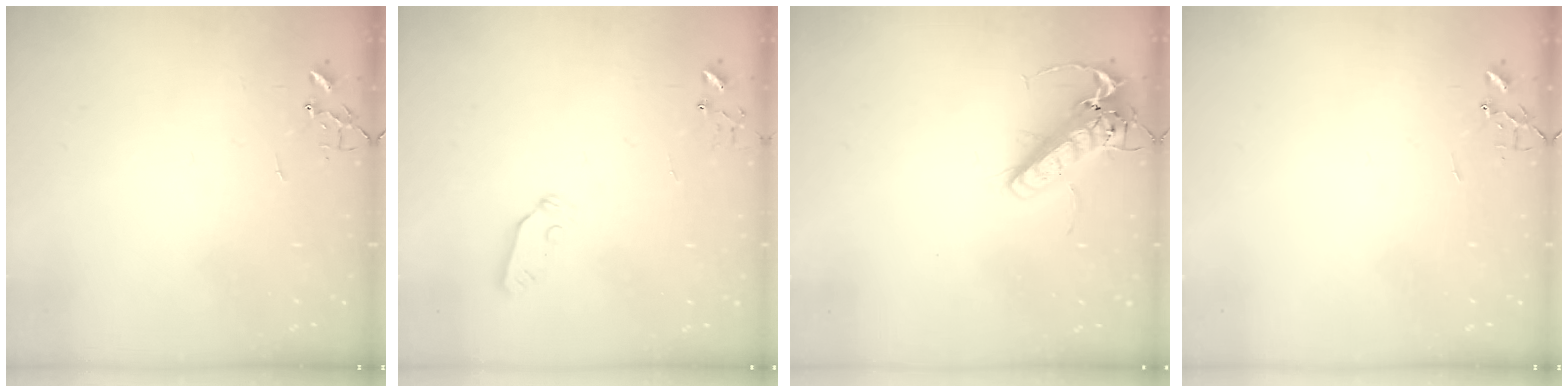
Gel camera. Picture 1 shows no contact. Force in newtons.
{"total": 3.9, "press": 3.9, "slide": 0.6}
{"total": 15.6, "press": 15.3, "slide": 3.2}
{"total": 0.0}